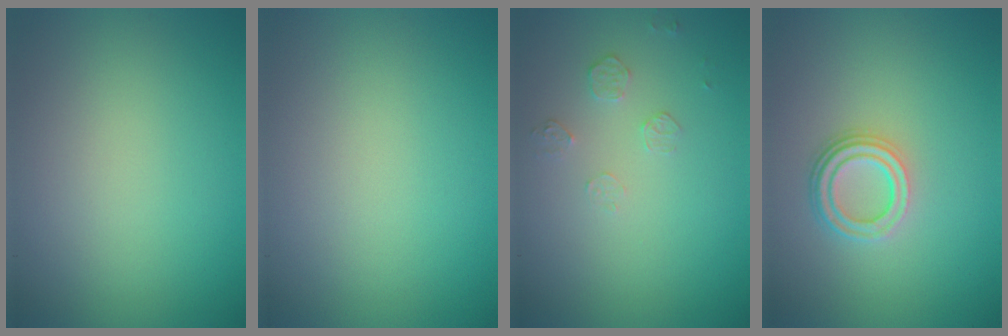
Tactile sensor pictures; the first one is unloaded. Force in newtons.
{"total": 0.0}
{"total": 1.3, "press": 0.6, "slide": 1.1}
{"total": 3.3, "press": 2.4, "slide": 2.3}